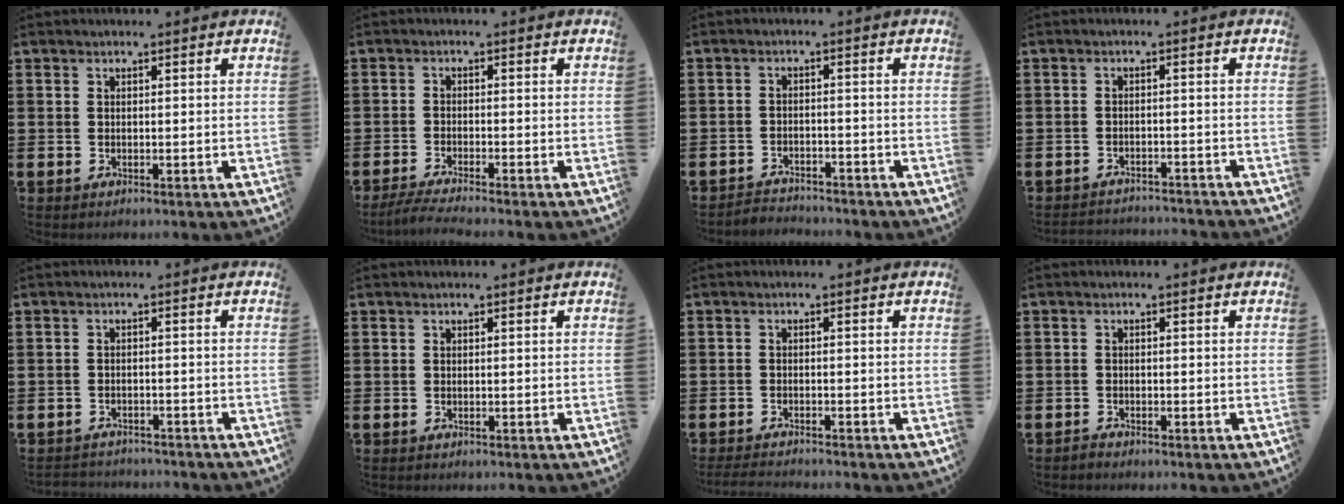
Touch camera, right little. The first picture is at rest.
{"total": 2.3, "force": [-1.9, -0.1, 1.3], "torque": [-0.020, 0.001, -0.034]}
{"total": 2.3, "force": [-2.3, 0.2, -0.4], "torque": [-0.002, 0.004, -0.052]}
{"total": 2.0, "force": [-2.0, -0.1, -0.2], "torque": [-0.002, 0.003, -0.045]}
{"total": 1.7, "force": [-1.7, 0.1, -0.2], "torque": [-0.002, 0.002, -0.039]}
{"total": 0.0}
{"total": 1.6, "force": [-1.5, -0.1, 0.4], "torque": [-0.007, 0.003, -0.030]}
{"total": 0.7, "force": [-0.7, 0.1, 0.0], "torque": [-0.002, -0.002, -0.015]}